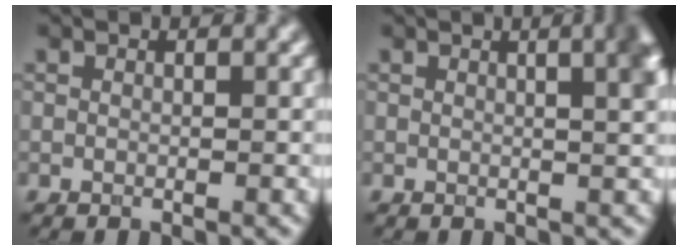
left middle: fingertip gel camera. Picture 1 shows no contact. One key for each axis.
{"total": 4.9, "fx": 1.4, "fy": 2.0, "fz": 4.3, "tx": -0.019, "ty": 0.022, "tz": 0.004}